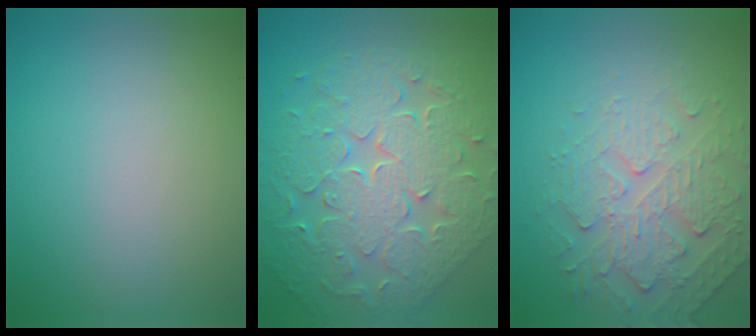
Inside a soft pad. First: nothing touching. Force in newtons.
{"total": 9.3, "press": 6.8, "slide": 6.3}
{"total": 4.8, "press": 3.5, "slide": 3.3}